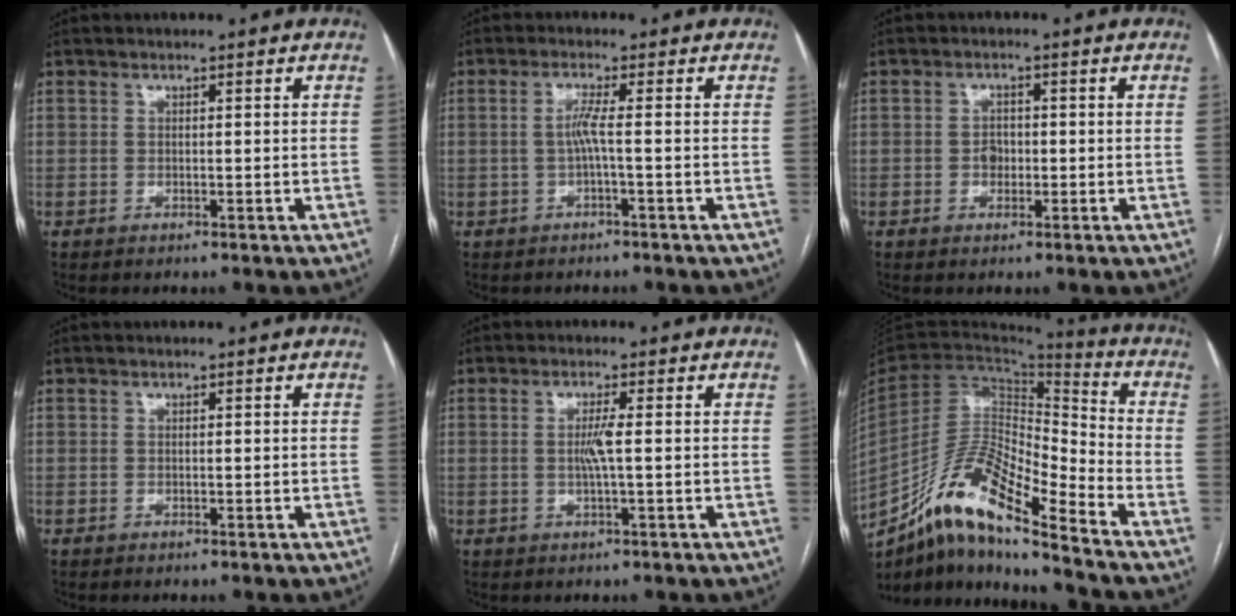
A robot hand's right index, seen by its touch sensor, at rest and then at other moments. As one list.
[{"total": 2.4, "force": [-0.5, -0.5, 2.3], "torque": [-0.048, 0.005, -0.008]}, {"total": 2.0, "force": [-0.4, 1.5, 1.2], "torque": [-0.014, 0.006, -0.005]}, {"total": 0.0}, {"total": 2.7, "force": [0.0, -0.3, 2.7], "torque": [-0.054, -0.002, 0.000]}, {"total": 17.5, "force": [-12.8, 2.4, 11.7], "torque": [-0.224, 0.007, -0.235]}]